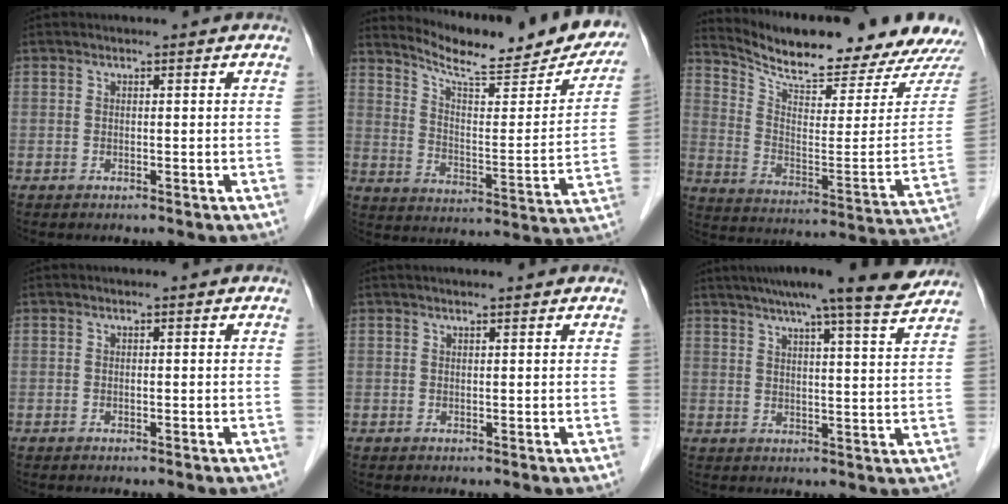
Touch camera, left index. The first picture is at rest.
{"total": 21.2, "force": [19.1, 2.7, 8.8], "torque": [-0.128, -0.048, 0.257]}
{"total": 20.4, "force": [19.2, 1.7, 6.7], "torque": [-0.118, -0.071, 0.270]}
{"total": 0.0}
{"total": 4.8, "force": [4.3, 0.3, 2.2], "torque": [-0.028, 0.031, 0.053]}
{"total": 13.8, "force": [12.0, -0.4, 6.9], "torque": [-0.106, -0.001, 0.154]}